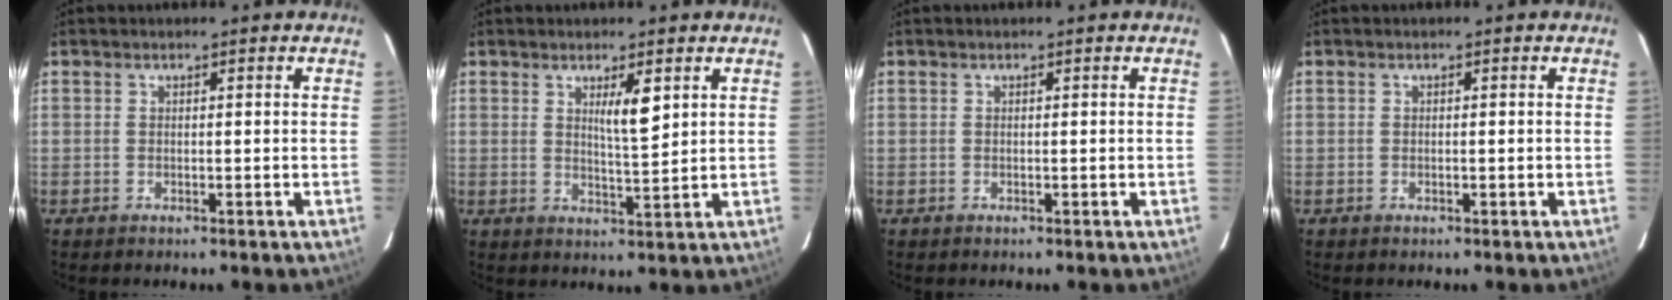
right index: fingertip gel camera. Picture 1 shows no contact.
{"total": 4.1, "force": [1.8, 0.4, 3.7], "torque": [-0.062, -0.005, 0.033]}
{"total": 0.0}
{"total": 0.0}